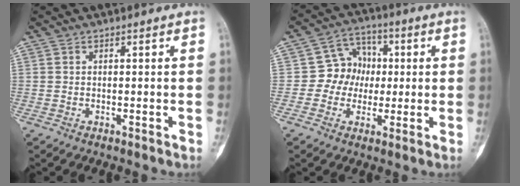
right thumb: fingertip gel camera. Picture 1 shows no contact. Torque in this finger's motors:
{"motor_torque": [-0.37, 0.49, 0.17, -0.37, -0.10]}